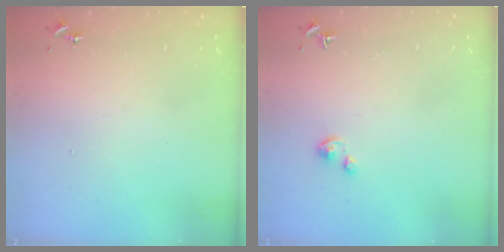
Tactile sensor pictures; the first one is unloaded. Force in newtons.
{"total": 2.5, "press": 2.5, "slide": 0.3}